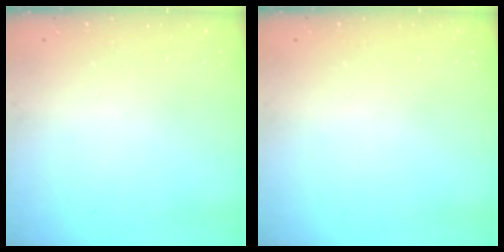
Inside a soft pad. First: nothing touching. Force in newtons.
{"total": 0.0}